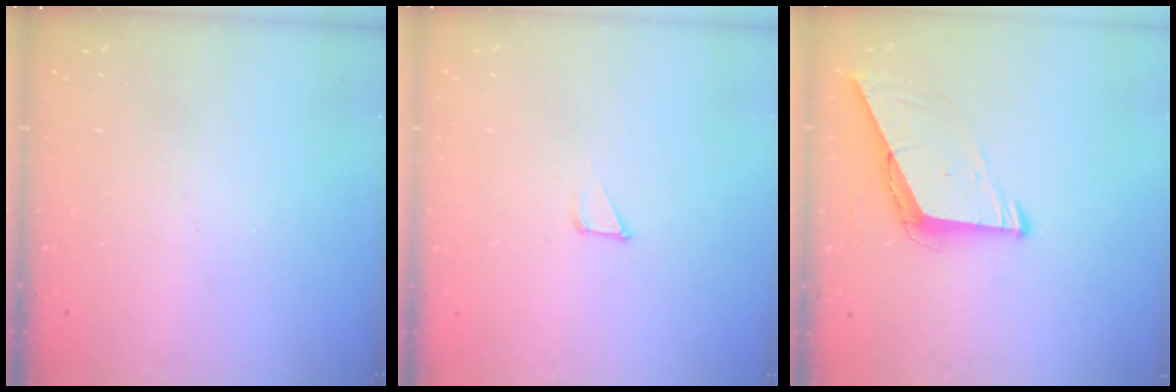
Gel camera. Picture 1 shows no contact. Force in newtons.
{"total": 1.7, "press": 1.7, "slide": 0.0}
{"total": 7.1, "press": 7.1, "slide": 0.5}